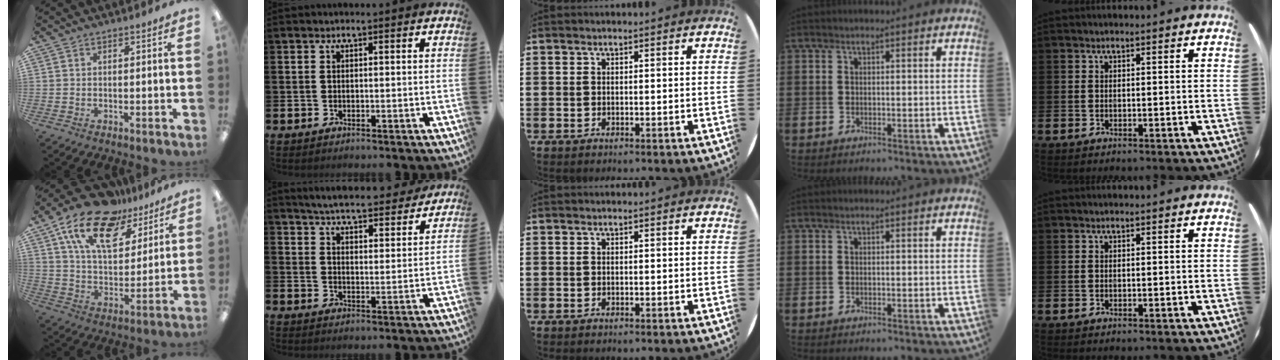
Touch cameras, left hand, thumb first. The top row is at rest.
{"thumb": {"total": 19.4, "force": [12.6, 9.7, 11.2], "torque": [-0.203, -0.064, 0.224]}, "index": {"total": 5.7, "force": [5.6, 0.6, 0.9], "torque": [-0.034, -0.042, 0.097]}}